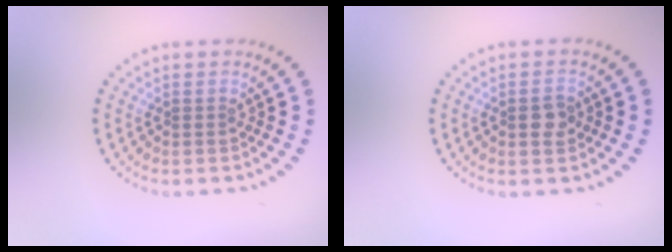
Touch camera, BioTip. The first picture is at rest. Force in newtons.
{"total": 1.8, "press": 1.8, "slide": 0.1}